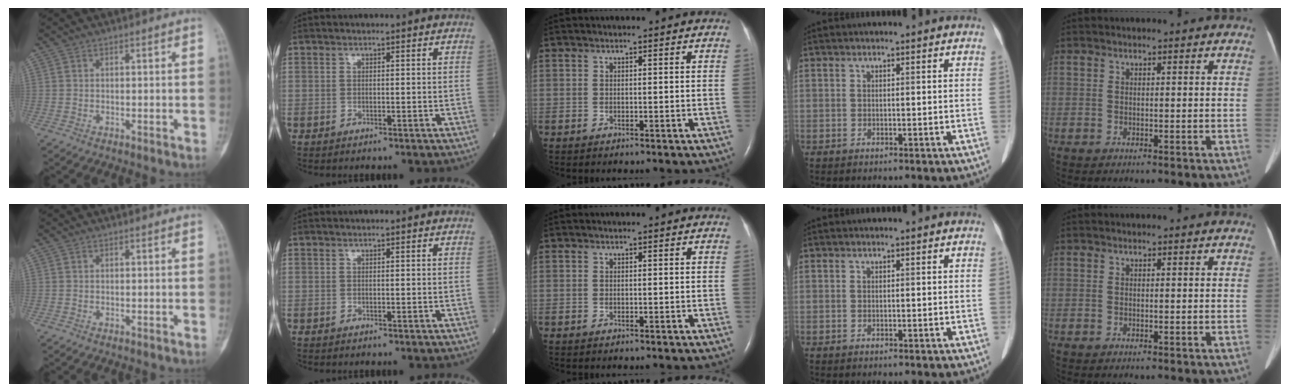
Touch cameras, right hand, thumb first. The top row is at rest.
{}